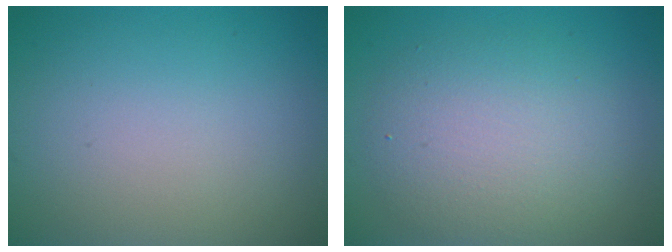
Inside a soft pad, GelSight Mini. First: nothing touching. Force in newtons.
{"total": 5.3, "press": 5.3, "slide": 0.2}